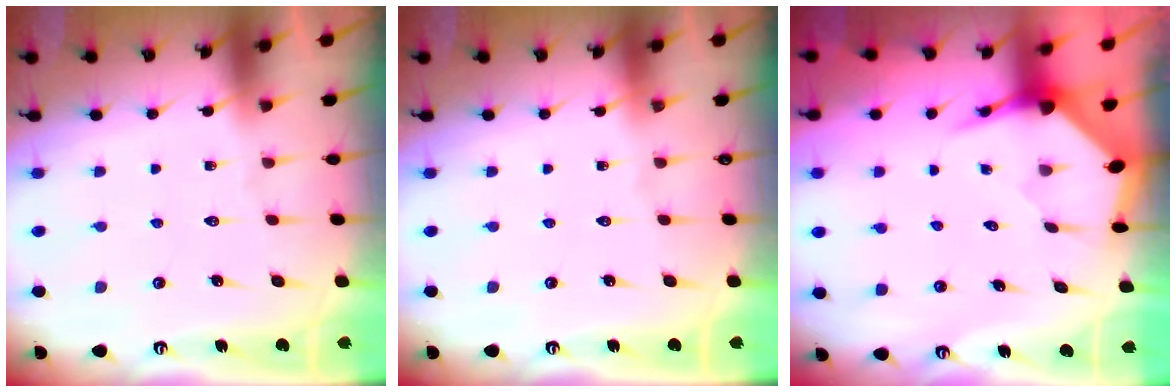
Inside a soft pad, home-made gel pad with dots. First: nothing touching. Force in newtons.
{"total": 0.0}
{"total": 3.8, "press": 3.7, "slide": 0.4}